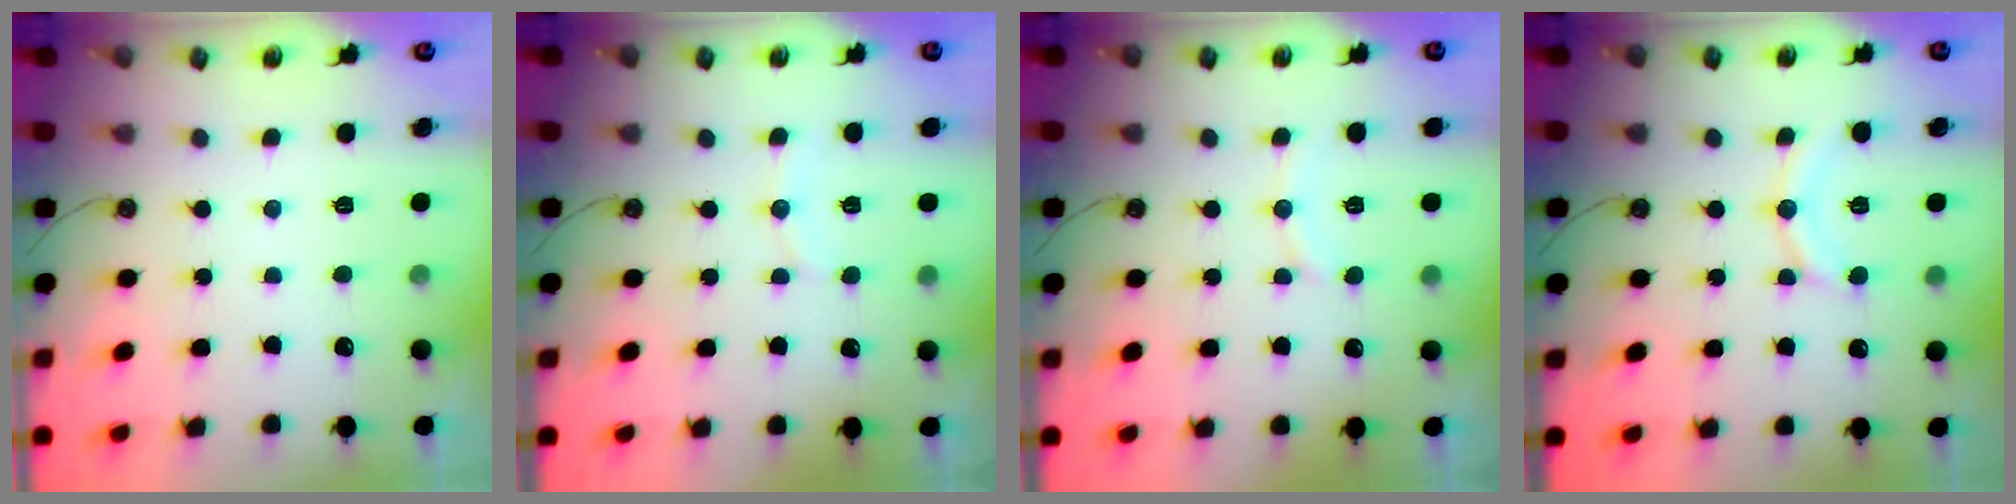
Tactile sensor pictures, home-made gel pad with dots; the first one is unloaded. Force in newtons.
{"total": 4.9, "press": 4.8, "slide": 0.9}
{"total": 5.5, "press": 5.5, "slide": 0.5}
{"total": 10.3, "press": 10.2, "slide": 0.9}